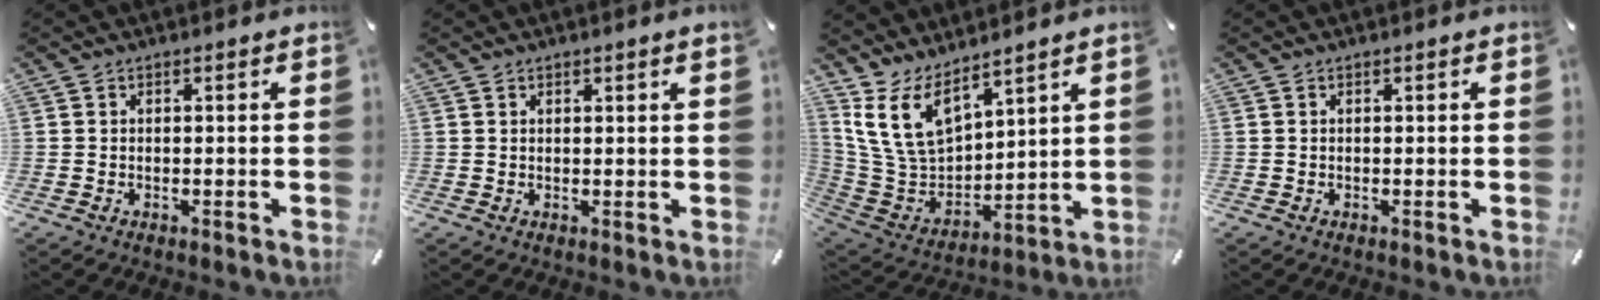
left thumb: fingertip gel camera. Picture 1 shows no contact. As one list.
[{"total": 0.6, "force": [0.6, -0.1, 0.1], "torque": [-0.001, -0.001, 0.011]}, {"total": 13.0, "force": [8.2, 7.6, 6.7], "torque": [-0.156, -0.047, 0.161]}, {"total": 0.0}]